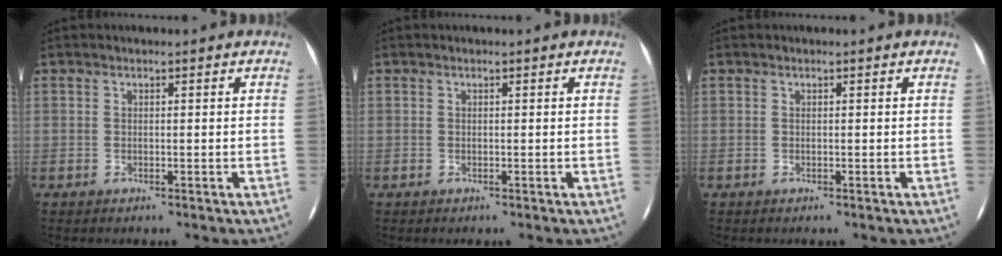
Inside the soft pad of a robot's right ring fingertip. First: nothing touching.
{"total": 0.0}
{"total": 0.0}